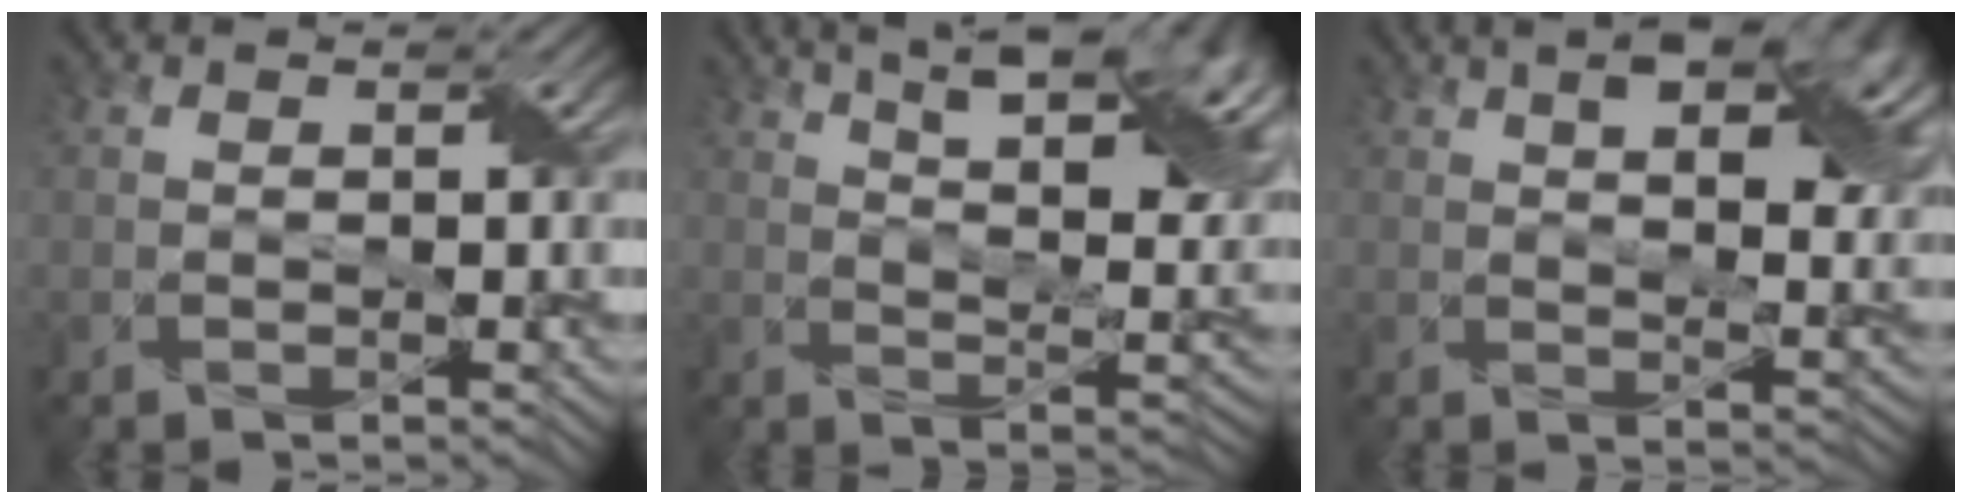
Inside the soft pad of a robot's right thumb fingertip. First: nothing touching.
{"total": 16.2, "force": [8.5, 6.3, 12.3], "torque": [-0.178, 0.027, 0.120]}
{"total": 12.5, "force": [5.1, 5.7, 9.9], "torque": [-0.137, 0.016, 0.066]}